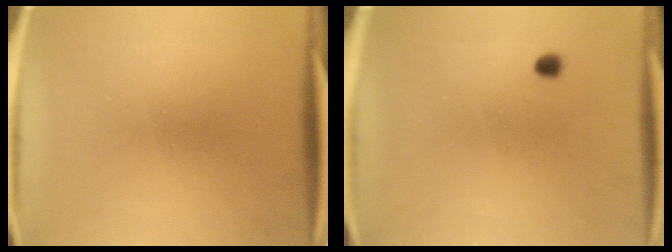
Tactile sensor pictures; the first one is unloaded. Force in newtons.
{"total": 1.0}